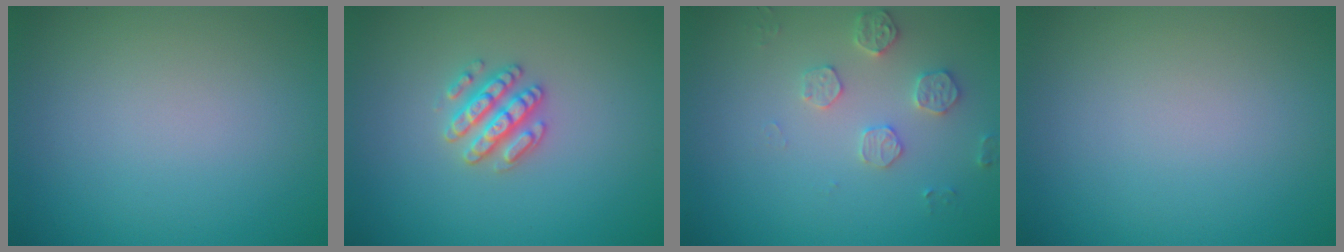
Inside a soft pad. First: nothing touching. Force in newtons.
{"total": 2.8, "press": 2.7, "slide": 0.6}
{"total": 2.5, "press": 2.5, "slide": 0.5}
{"total": 0.0}